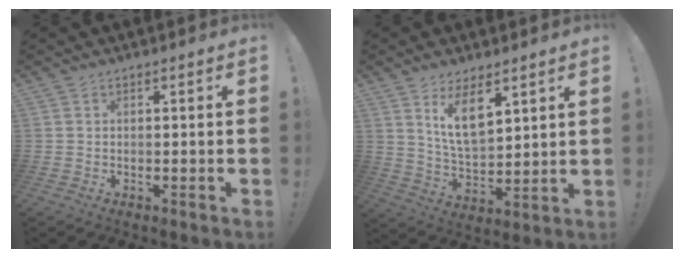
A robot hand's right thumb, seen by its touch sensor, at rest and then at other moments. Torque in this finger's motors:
{"motor_torque": [-0.34, 0.69, 0.14, 0.30, 0.31]}